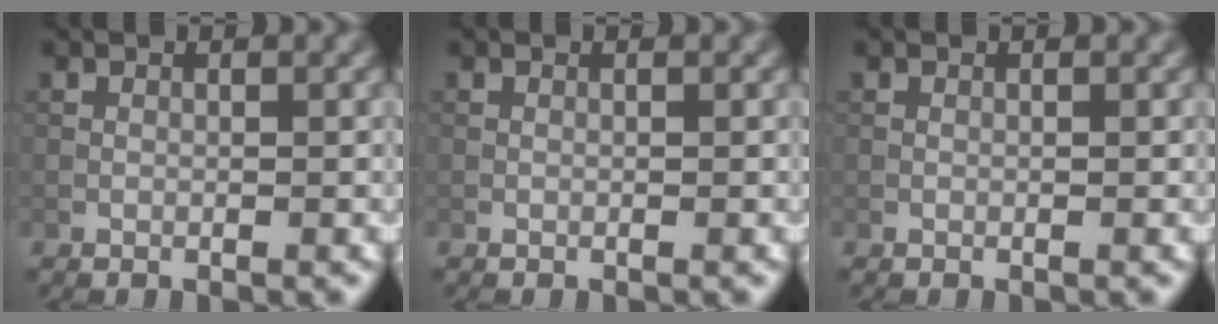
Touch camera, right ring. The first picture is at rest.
{"total": 0.0}
{"total": 0.0}